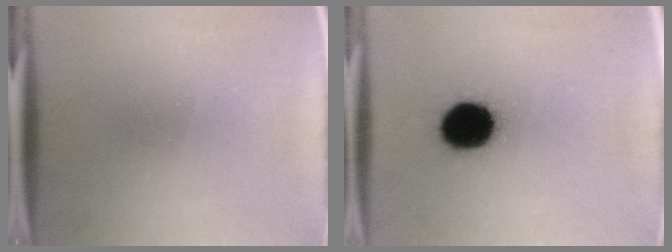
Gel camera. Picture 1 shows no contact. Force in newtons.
{"total": 15.0}